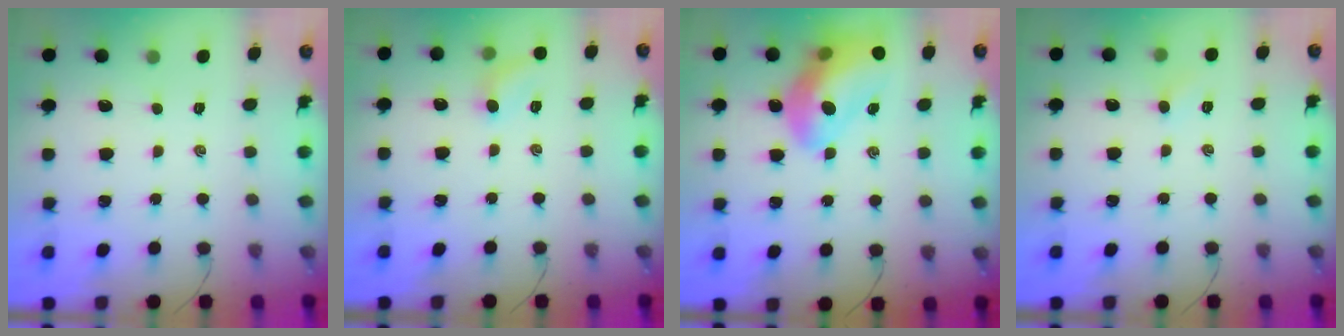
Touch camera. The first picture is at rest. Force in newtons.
{"total": 6.5, "press": 6.2, "slide": 1.9}
{"total": 17.1, "press": 16.4, "slide": 4.6}
{"total": 2.5, "press": 2.4, "slide": 0.7}